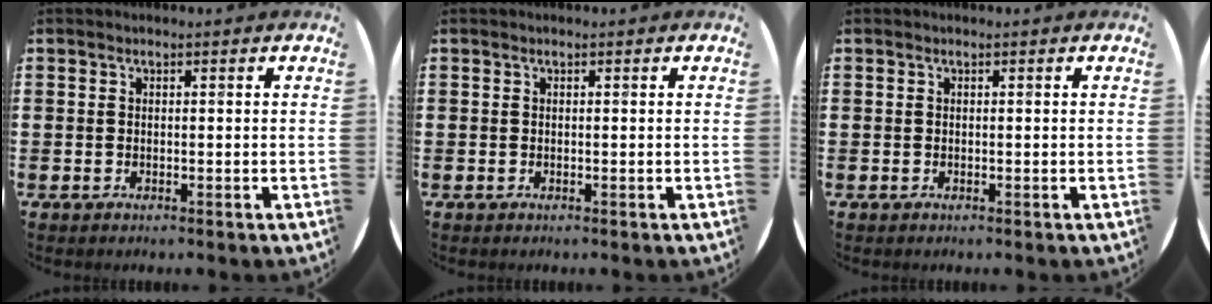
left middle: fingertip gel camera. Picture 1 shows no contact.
{"total": 0.0}
{"total": 0.0}